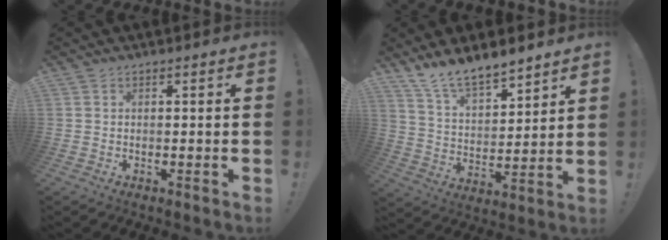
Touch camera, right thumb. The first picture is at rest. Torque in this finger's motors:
{"motor_torque": [-0.02, 0.06, 0.78, 0.74, 0.23]}